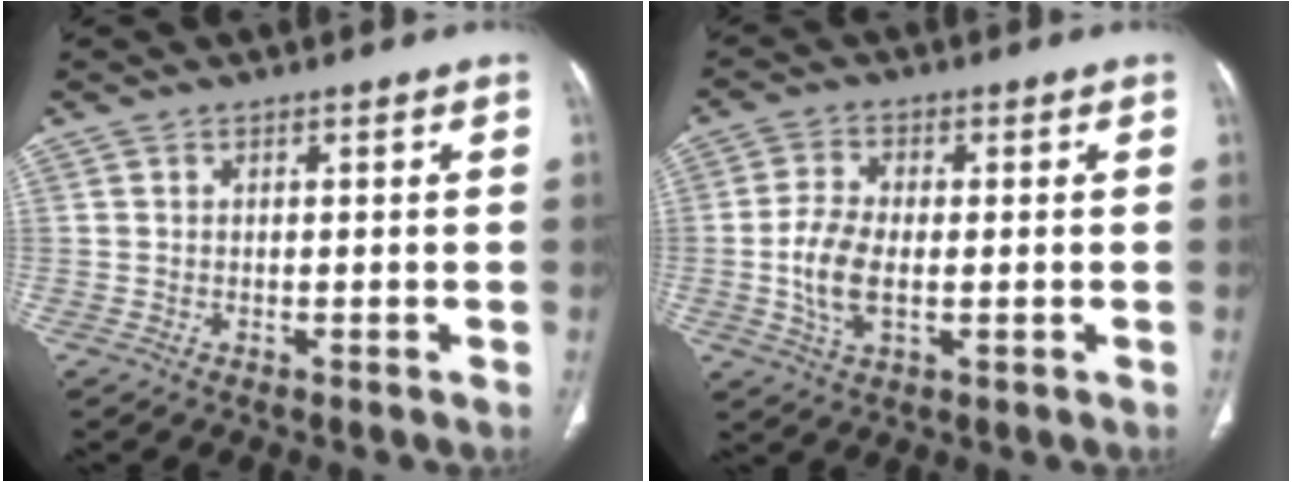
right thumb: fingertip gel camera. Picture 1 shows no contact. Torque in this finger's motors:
{"motor_torque": [-0.36, 0.48, 0.47, 0.53, 0.28]}